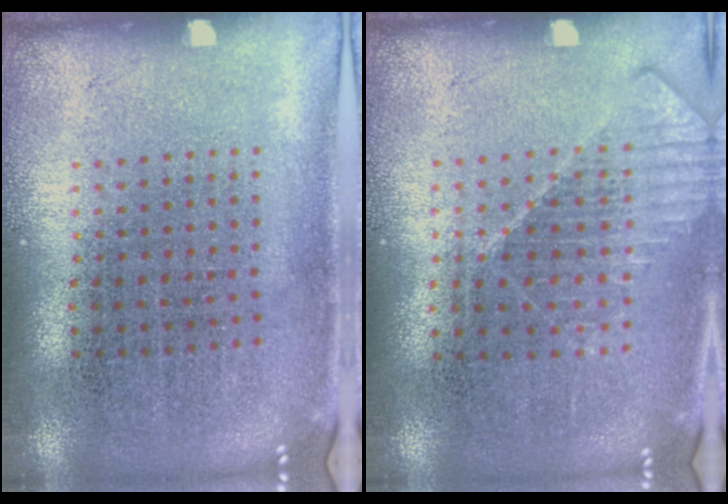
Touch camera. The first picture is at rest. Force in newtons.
{"total": 1.3, "press": 1.2, "slide": 0.4}